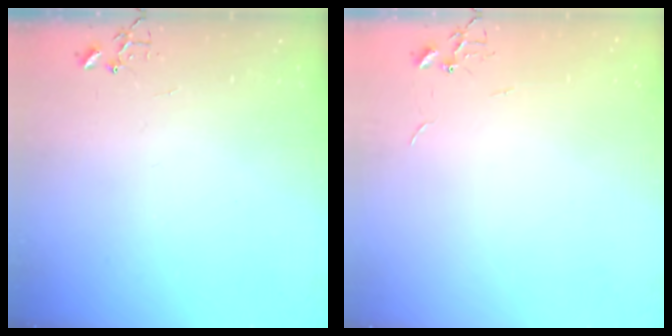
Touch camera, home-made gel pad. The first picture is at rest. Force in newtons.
{"total": 0.7, "press": 0.7, "slide": 0.1}